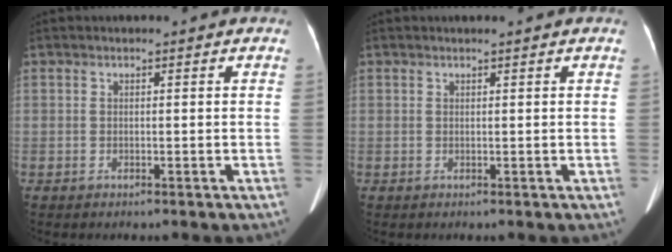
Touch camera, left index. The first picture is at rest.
{"total": 0.5, "force": [0.4, -0.1, 0.3], "torque": [-0.008, 0.004, 0.011]}